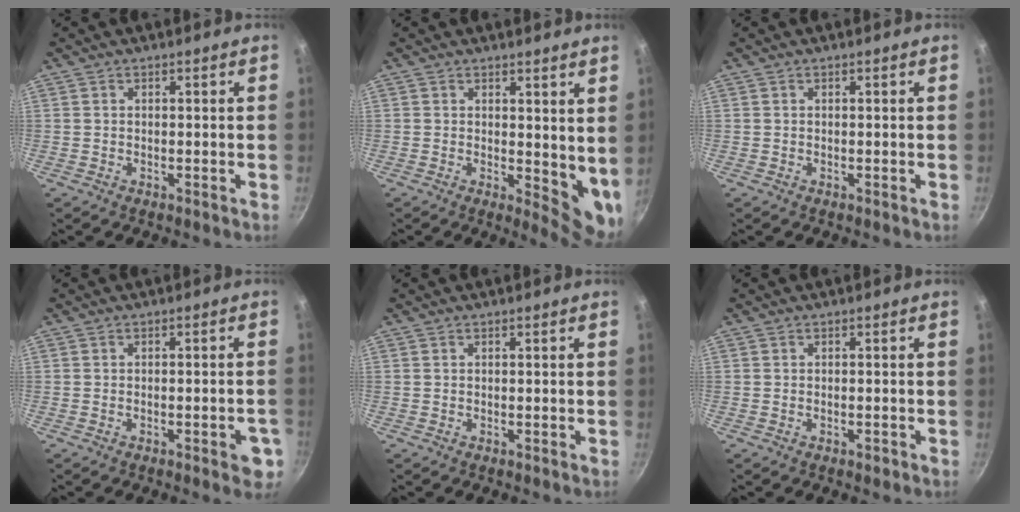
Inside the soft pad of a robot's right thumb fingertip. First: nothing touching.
{"total": 7.3, "force": [1.9, 3.5, 6.1], "torque": [-0.062, -0.024, 0.030]}
{"total": 0.0}
{"total": 4.6, "force": [-1.9, 1.5, 3.9], "torque": [-0.033, 0.006, -0.024]}
{"total": 0.0}
{"total": 1.0, "force": [-0.6, 0.4, 0.7], "torque": [-0.012, 0.002, -0.009]}